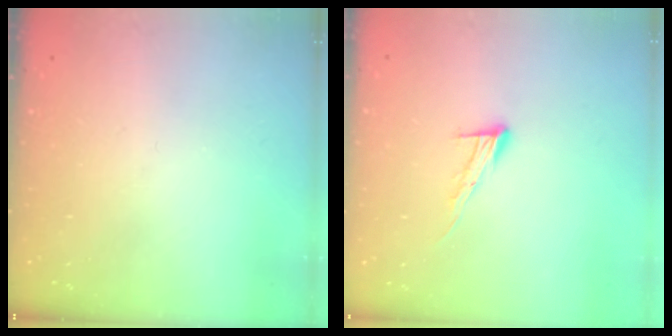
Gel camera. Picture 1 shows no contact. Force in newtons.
{"total": 8.8, "press": 8.7, "slide": 0.2}